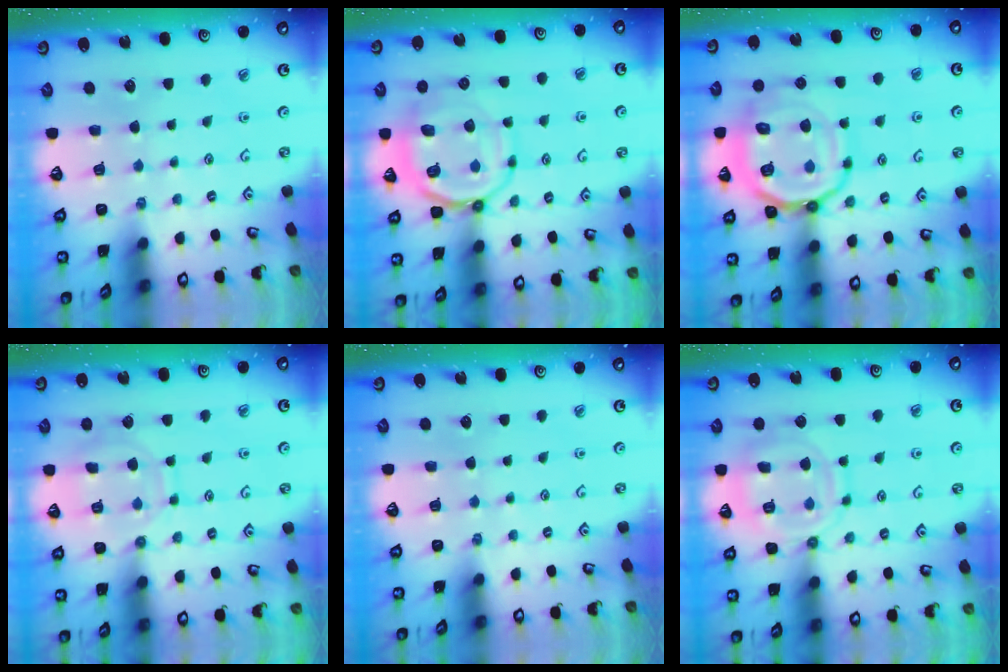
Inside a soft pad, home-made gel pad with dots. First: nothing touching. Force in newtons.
{"total": 12.6, "press": 12.5, "slide": 1.5}
{"total": 20.5, "press": 20.4, "slide": 2.3}
{"total": 11.6, "press": 11.6, "slide": 1.0}
{"total": 0.0}
{"total": 11.9, "press": 11.9, "slide": 0.7}